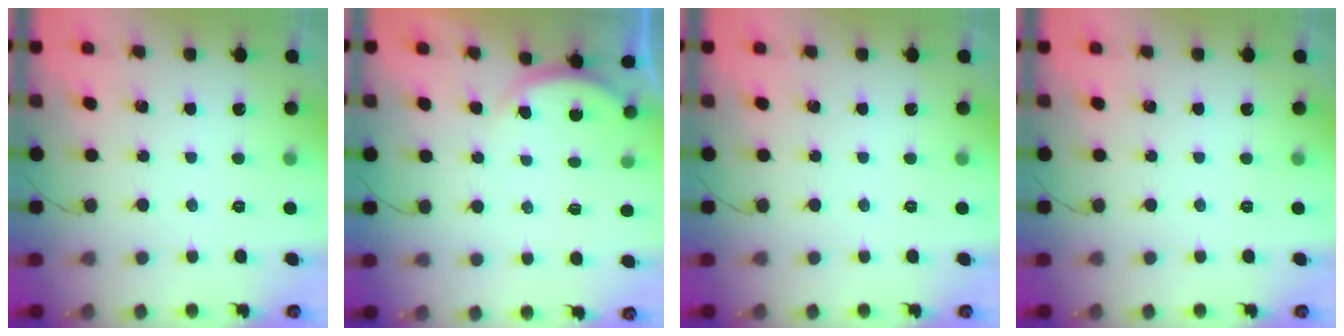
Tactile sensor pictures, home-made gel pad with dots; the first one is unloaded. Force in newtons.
{"total": 2.8, "press": 2.8, "slide": 0.6}
{"total": 0.0}
{"total": 0.0}